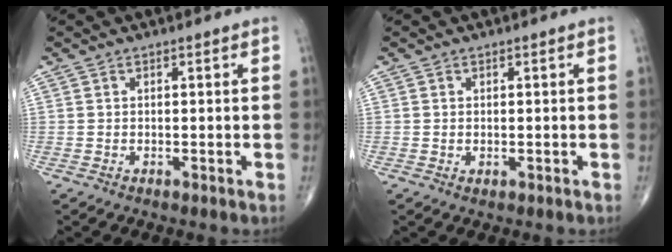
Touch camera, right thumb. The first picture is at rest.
{"total": 0.7, "force": [-0.1, 0.5, 0.6], "torque": [-0.012, -0.003, 0.001]}